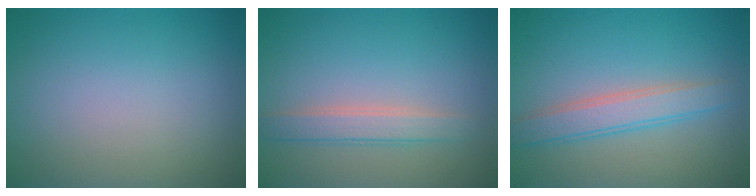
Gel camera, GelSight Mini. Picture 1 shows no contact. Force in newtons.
{"total": 2.4, "press": 2.4, "slide": 0.1}
{"total": 3.4, "press": 3.4, "slide": 0.1}